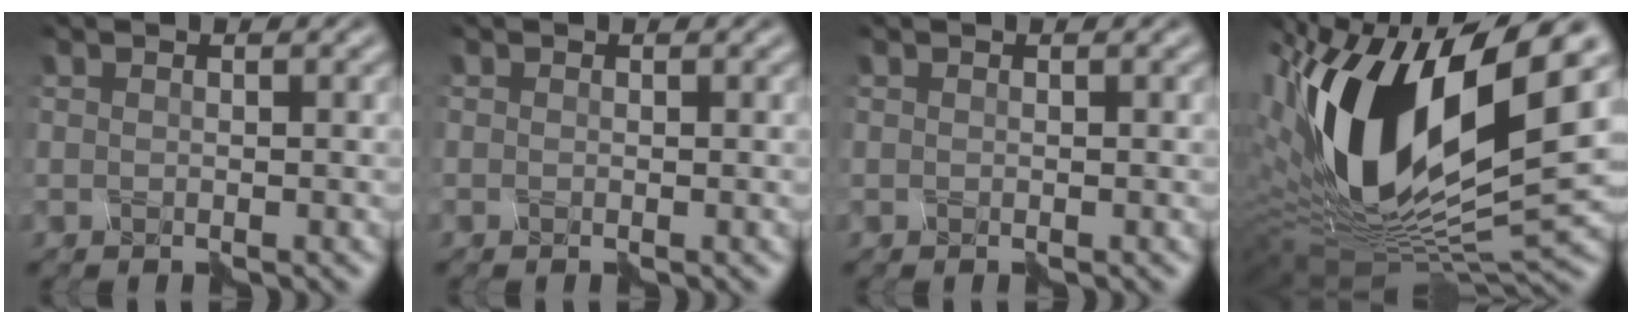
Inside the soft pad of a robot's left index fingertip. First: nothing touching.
{"total": 0.6, "force": [-0.4, -0.1, -0.5], "torque": [0.007, 0.000, -0.002]}
{"total": 0.0}
{"total": 17.3, "force": [2.2, 8.5, 14.9], "torque": [-0.315, -0.006, 0.043]}